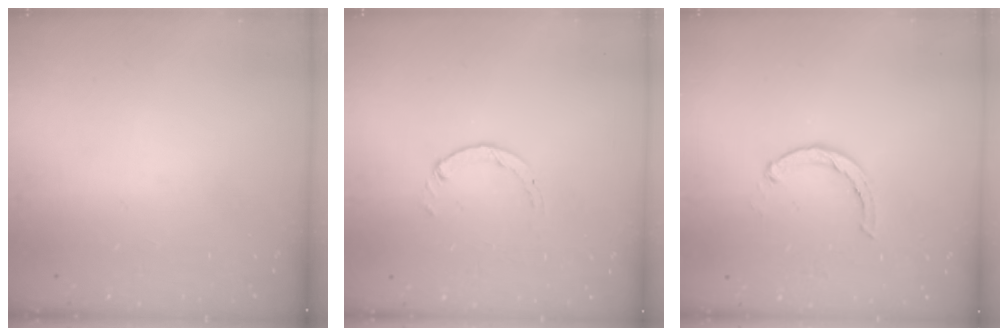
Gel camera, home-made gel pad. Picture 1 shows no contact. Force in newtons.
{"total": 0.7, "press": 0.7, "slide": 0.2}
{"total": 3.0, "press": 3.0, "slide": 0.4}